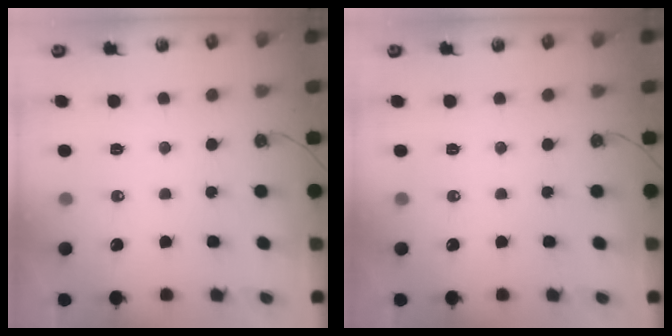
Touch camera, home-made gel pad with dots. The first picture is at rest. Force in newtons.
{"total": 0.0}